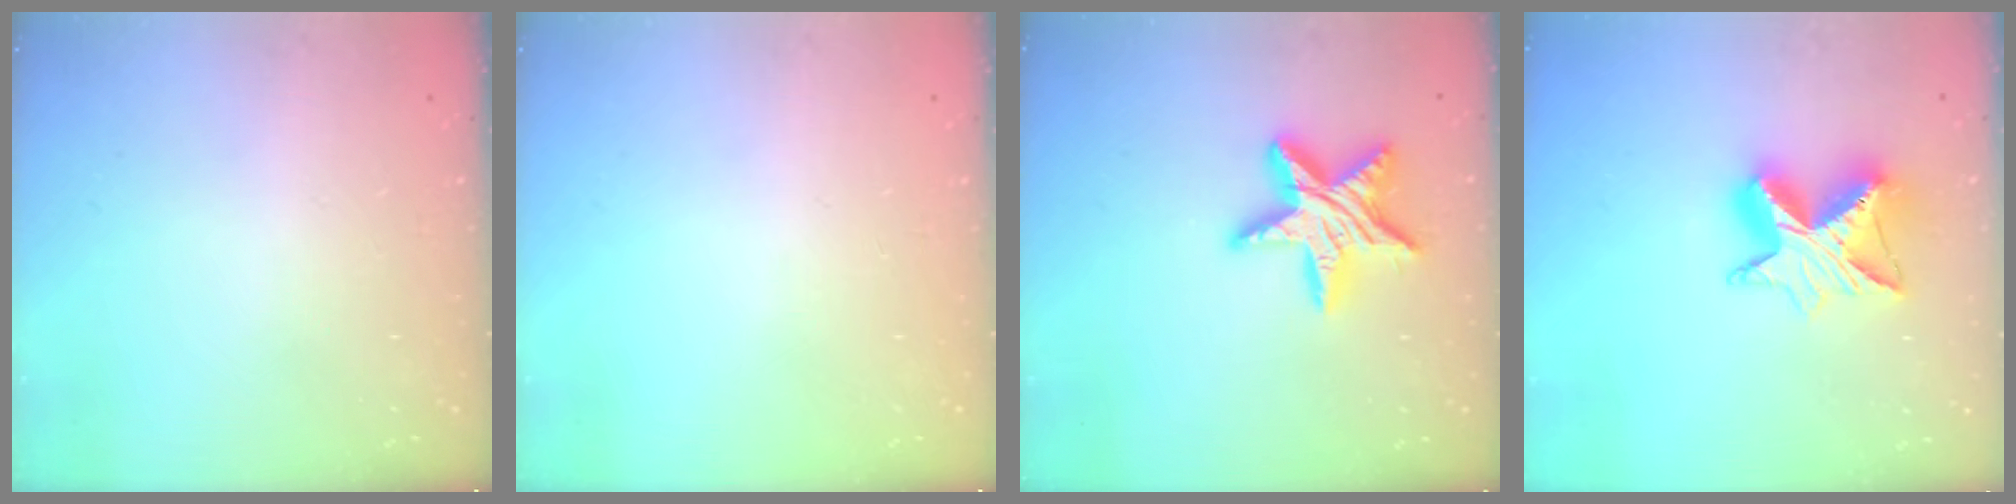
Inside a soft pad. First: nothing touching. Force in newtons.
{"total": 0.0}
{"total": 15.8, "press": 15.8, "slide": 1.0}
{"total": 11.4, "press": 11.3, "slide": 1.0}